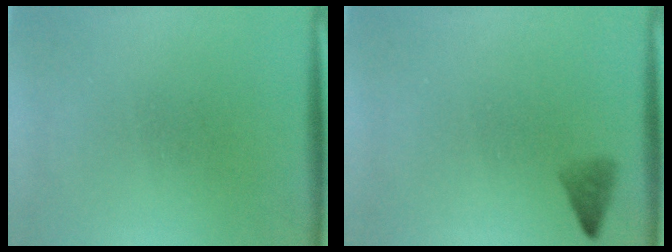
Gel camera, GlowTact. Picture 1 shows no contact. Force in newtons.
{"total": 1.6}